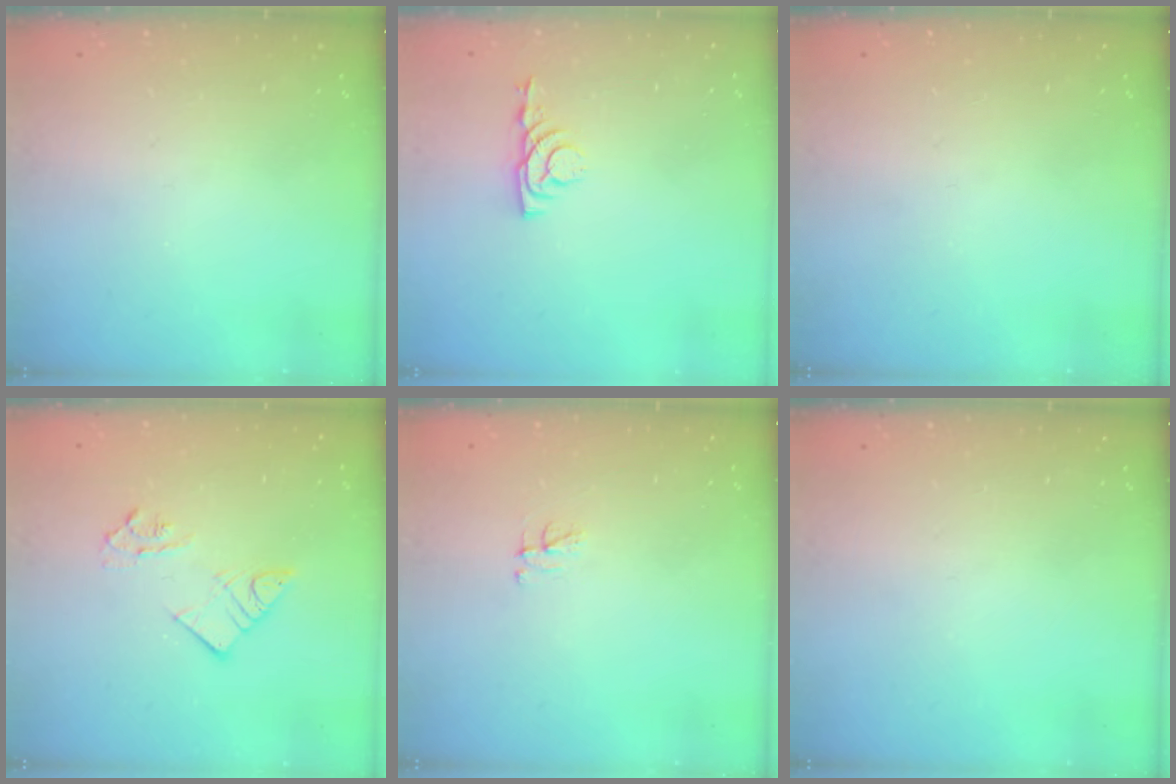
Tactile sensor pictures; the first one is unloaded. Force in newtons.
{"total": 3.7, "press": 3.7, "slide": 0.6}
{"total": 0.0}
{"total": 7.6, "press": 7.5, "slide": 0.8}
{"total": 3.1, "press": 3.1, "slide": 0.4}
{"total": 0.0}